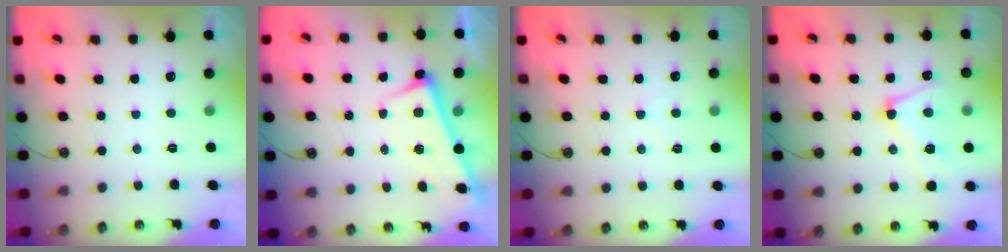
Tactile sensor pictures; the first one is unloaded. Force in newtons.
{"total": 2.7, "press": 2.7, "slide": 0.4}
{"total": 1.5, "press": 1.4, "slide": 0.3}
{"total": 6.2, "press": 6.2, "slide": 1.0}